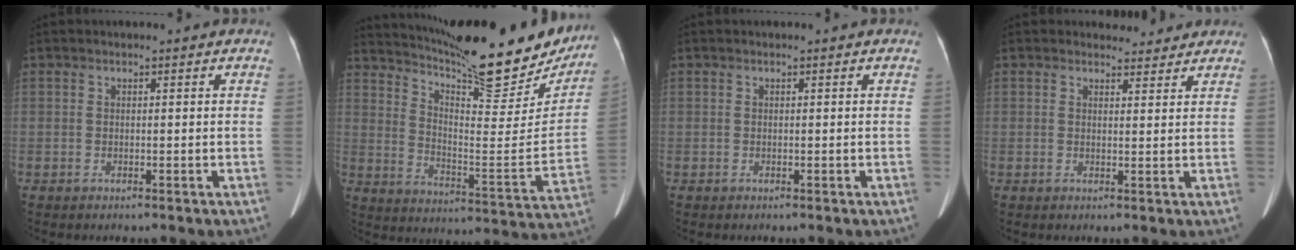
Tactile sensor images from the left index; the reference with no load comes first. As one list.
[{"total": 24.3, "force": [21.2, 4.6, 10.9], "torque": [-0.175, -0.045, 0.293]}, {"total": 0.0}, {"total": 3.3, "force": [3.1, 1.3, -0.1], "torque": [0.003, -0.001, 0.035]}]